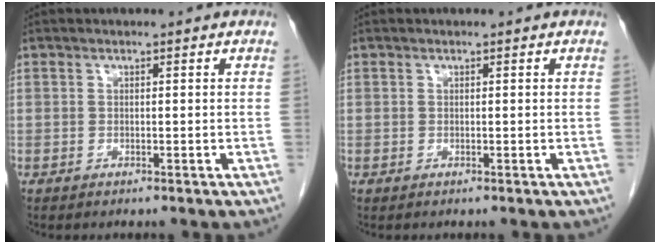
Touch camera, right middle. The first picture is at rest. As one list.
[{"total": 0.0}]